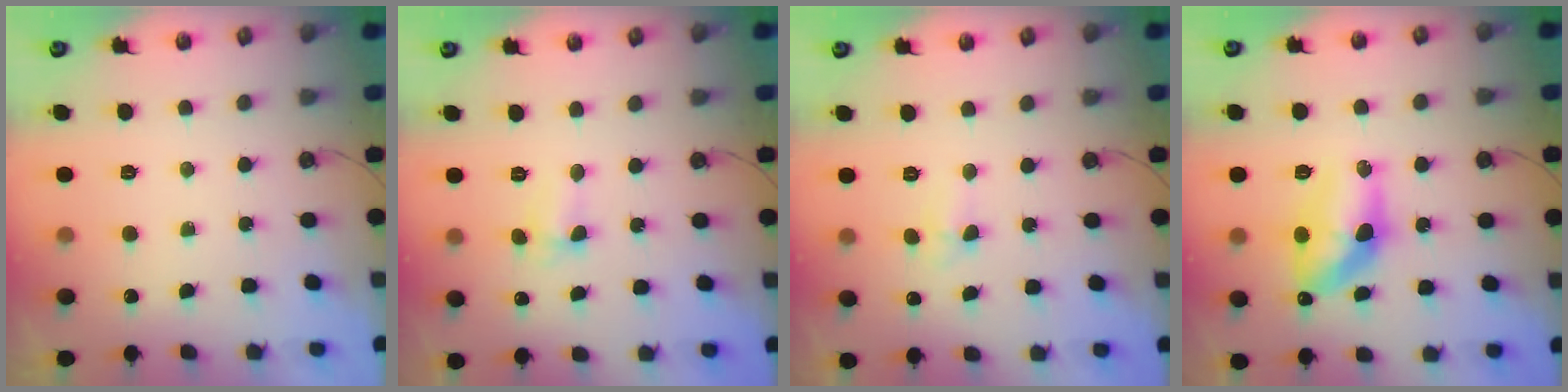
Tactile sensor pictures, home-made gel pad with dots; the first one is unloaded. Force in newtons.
{"total": 1.7, "press": 1.6, "slide": 0.6}
{"total": 3.0, "press": 2.9, "slide": 0.7}
{"total": 15.0, "press": 14.9, "slide": 0.9}